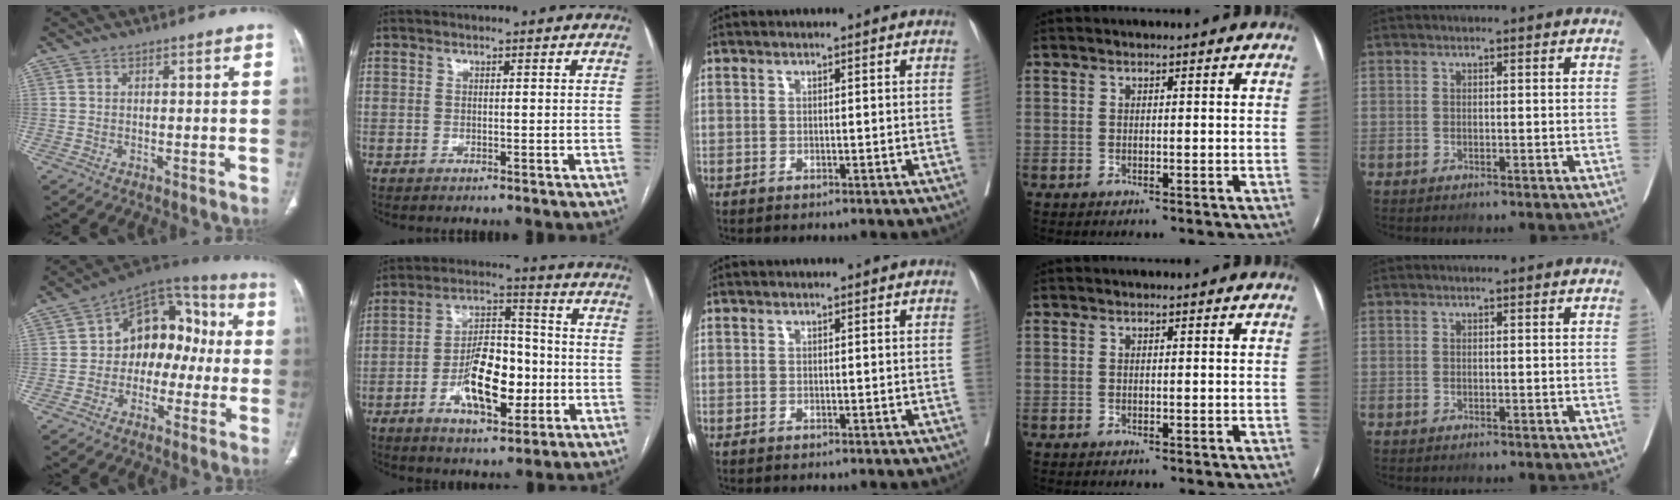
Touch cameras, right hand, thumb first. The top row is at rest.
{"thumb": {"total": 15.0, "force": [-0.7, 10.8, 10.4], "torque": [-0.093, 0.055, -0.026]}, "index": {"total": 12.4, "force": [-3.6, 5.3, 10.7], "torque": [-0.194, 0.017, -0.058]}}